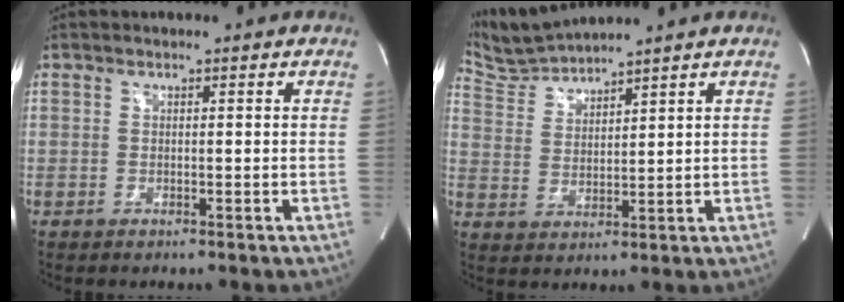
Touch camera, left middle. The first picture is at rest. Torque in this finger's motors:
{"motor_torque": [-0.34, -0.39, -0.26, -0.04]}